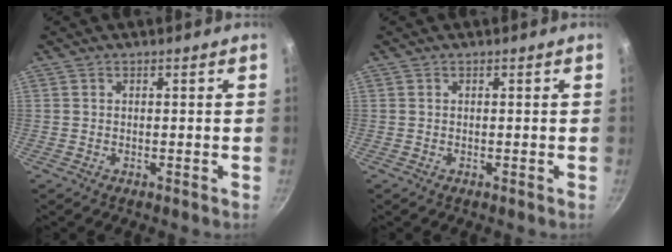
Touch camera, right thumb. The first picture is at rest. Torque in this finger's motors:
{"motor_torque": [-0.05, -0.05, -0.14, -0.08, 0.00]}